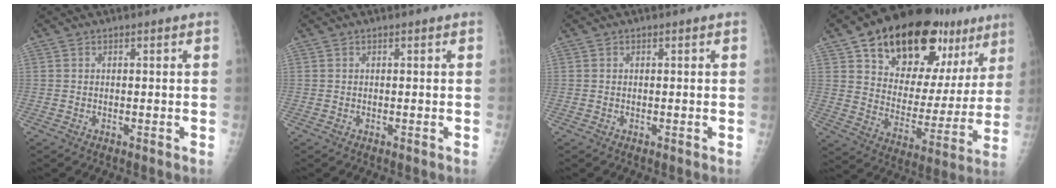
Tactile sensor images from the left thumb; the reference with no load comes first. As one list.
[{"total": 0.0}, {"total": 0.0}, {"total": 27.1, "force": [16.6, 13.9, 16.3], "torque": [-0.197, -0.045, 0.253]}]